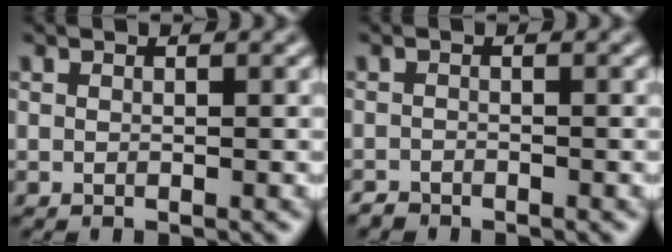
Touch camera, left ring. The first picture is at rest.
{"total": 1.0, "force": [-0.9, 0.4, 0.0], "torque": [0.002, -0.001, -0.020]}